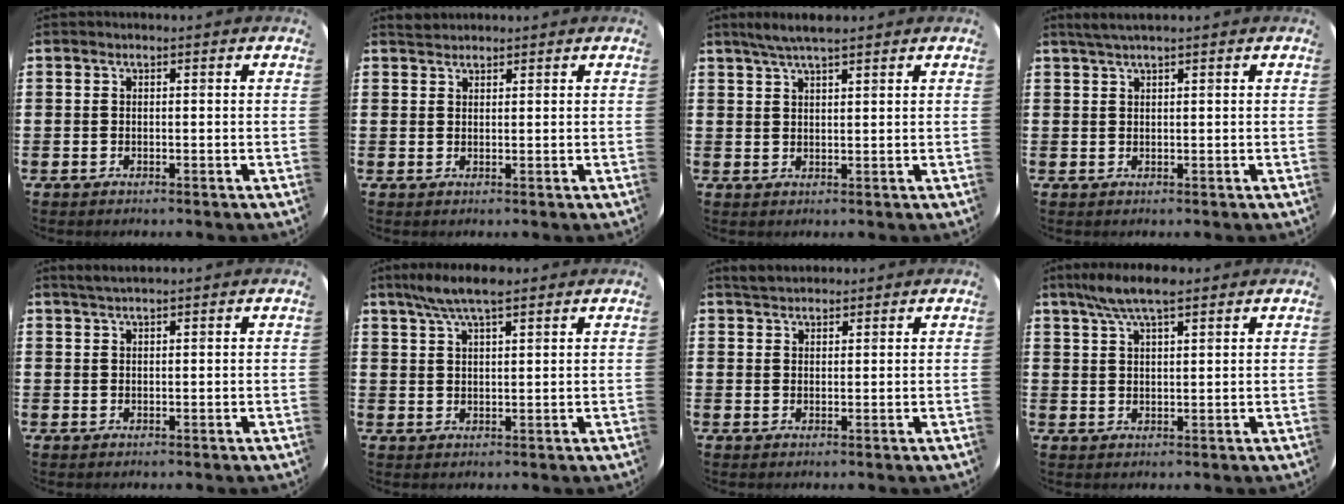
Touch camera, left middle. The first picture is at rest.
{"total": 1.3, "force": [1.3, 0.3, 0.0], "torque": [-0.001, 0.004, 0.024]}
{"total": 3.7, "force": [3.1, 0.4, 1.9], "torque": [-0.042, 0.002, 0.056]}
{"total": 1.6, "force": [1.2, -0.1, 1.0], "torque": [-0.019, 0.002, 0.022]}
{"total": 1.3, "force": [1.2, -0.1, 0.5], "torque": [-0.011, 0.002, 0.022]}
{"total": 5.6, "force": [4.4, 1.0, 3.3], "torque": [-0.065, -0.003, 0.076]}
{"total": 2.3, "force": [2.2, 0.7, 0.3], "torque": [-0.002, 0.002, 0.041]}
{"total": 5.7, "force": [4.4, 1.2, 3.5], "torque": [-0.078, 0.002, 0.077]}